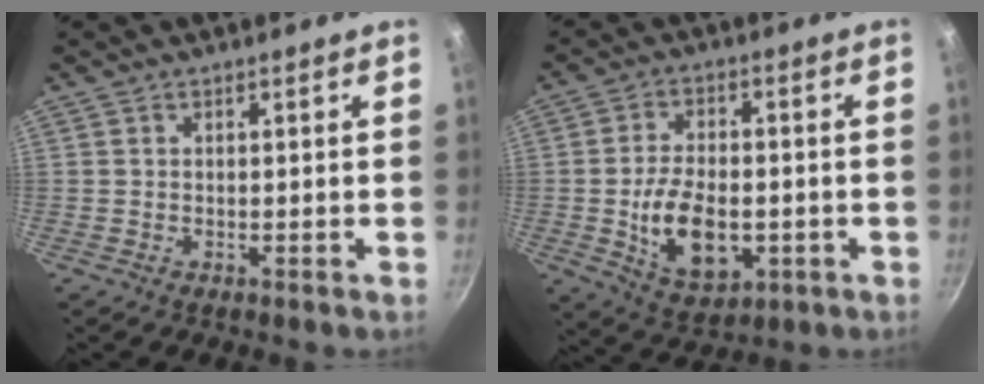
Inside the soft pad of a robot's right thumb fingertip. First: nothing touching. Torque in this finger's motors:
{"motor_torque": [0.06, 0.61, 0.48, 0.70, 0.30]}